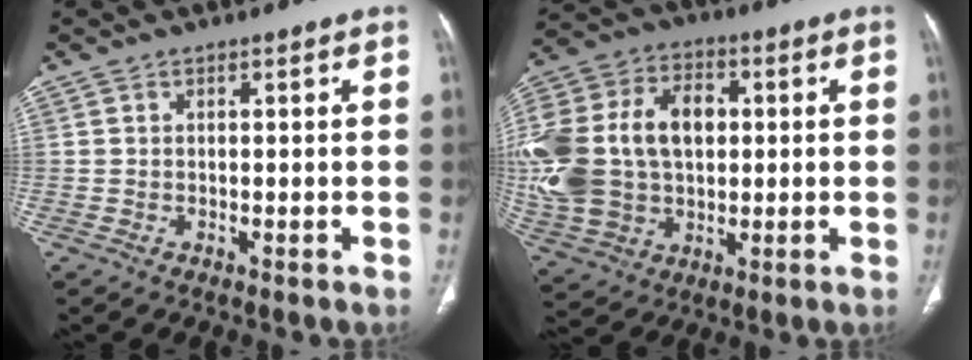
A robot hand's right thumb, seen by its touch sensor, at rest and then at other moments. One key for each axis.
{"total": 27.1, "fx": 2.4, "fy": 18.6, "fz": 19.7, "tx": -0.448, "ty": 0.032, "tz": 0.058}